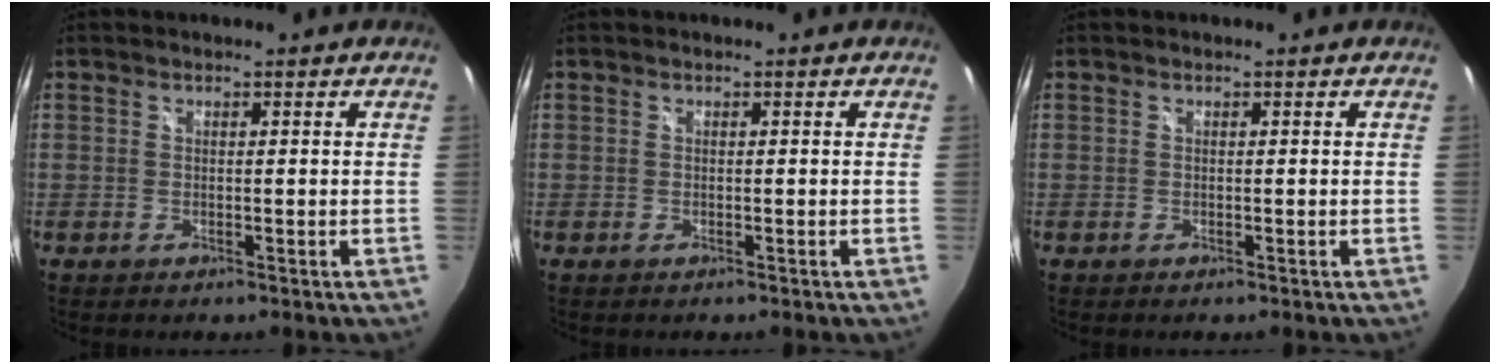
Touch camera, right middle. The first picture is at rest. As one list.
[{"total": 0.0}, {"total": 0.0}]